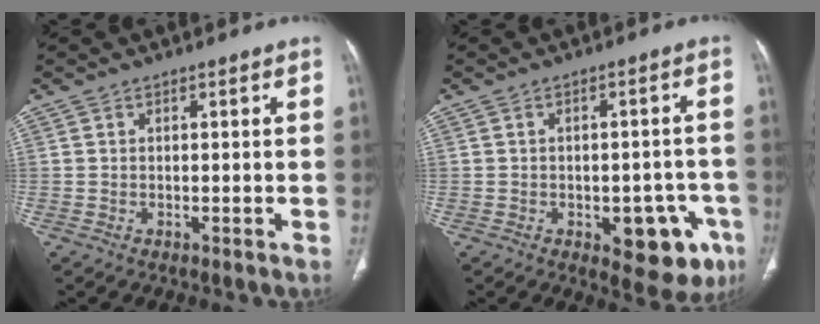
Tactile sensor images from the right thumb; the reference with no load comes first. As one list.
[{"total": 11.6, "force": [-4.8, 5.8, 8.9], "torque": [-0.073, 0.021, -0.051]}]